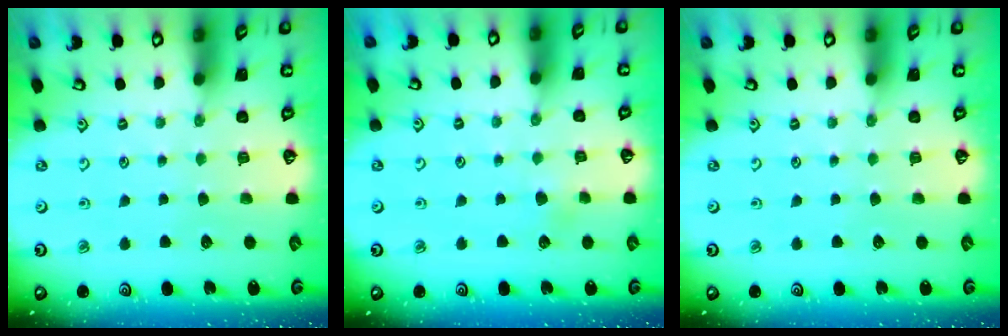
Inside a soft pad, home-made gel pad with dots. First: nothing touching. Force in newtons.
{"total": 2.3, "press": 2.3, "slide": 0.2}
{"total": 0.0}